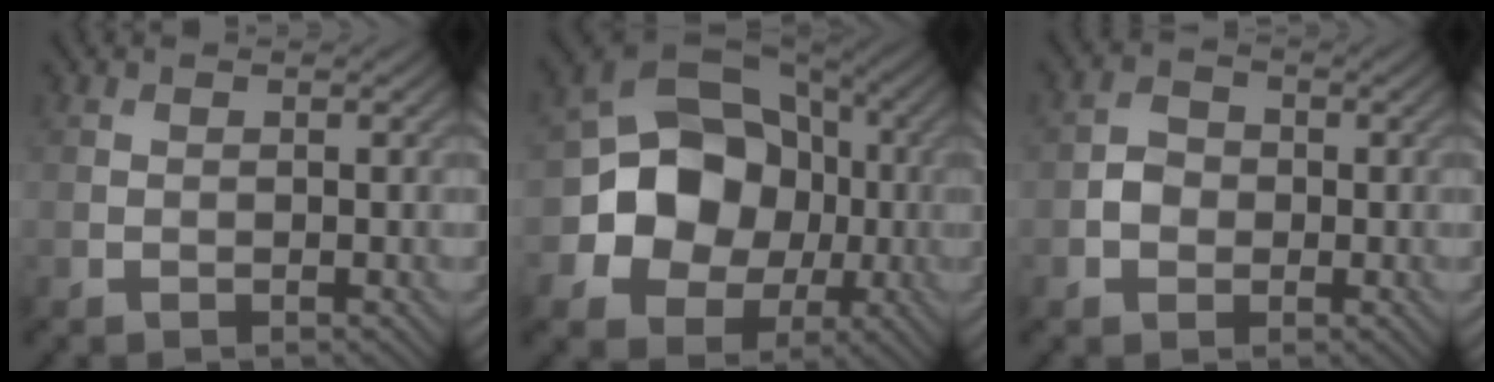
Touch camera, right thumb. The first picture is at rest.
{"total": 13.2, "force": [-1.4, 11.2, 7.0], "torque": [-0.132, -0.006, -0.045]}
{"total": 2.5, "force": [-0.6, 2.1, 1.2], "torque": [-0.025, 0.000, -0.017]}